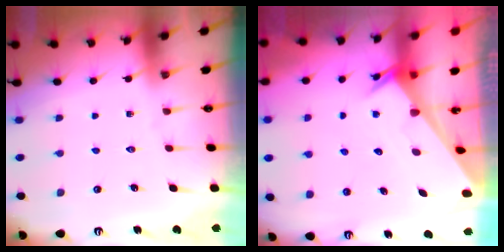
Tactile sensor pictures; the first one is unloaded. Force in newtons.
{"total": 3.5, "press": 3.4, "slide": 0.4}